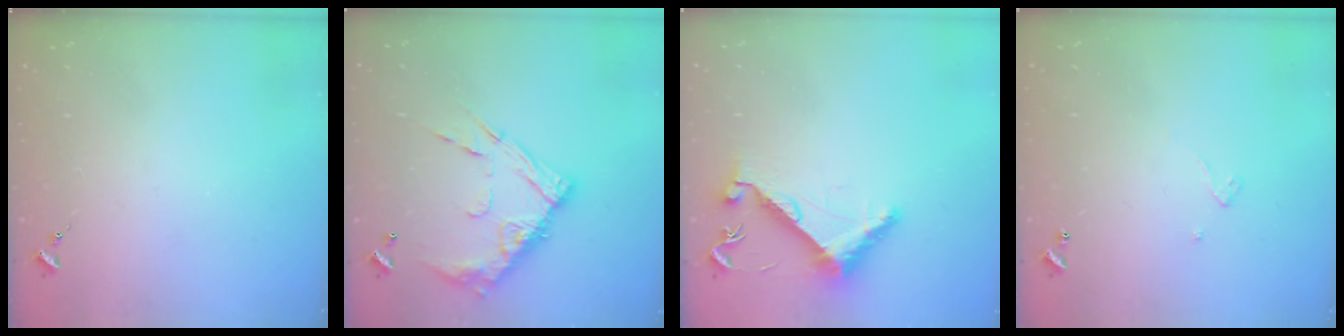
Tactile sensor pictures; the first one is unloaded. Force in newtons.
{"total": 16.0, "press": 15.9, "slide": 1.4}
{"total": 8.6, "press": 8.6, "slide": 0.7}
{"total": 3.2, "press": 3.2, "slide": 0.1}